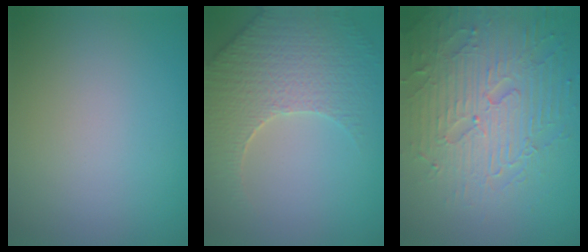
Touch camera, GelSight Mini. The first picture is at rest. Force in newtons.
{"total": 5.1, "press": 4.7, "slide": 2.0}
{"total": 7.3, "press": 5.8, "slide": 4.4}